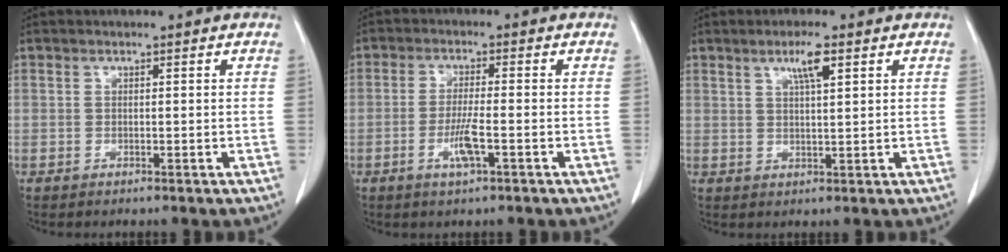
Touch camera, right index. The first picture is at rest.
{"total": 4.4, "force": [-1.6, 0.3, 4.1], "torque": [-0.078, -0.005, -0.030]}
{"total": 3.9, "force": [2.1, 0.3, 3.3], "torque": [-0.061, 0.000, 0.037]}